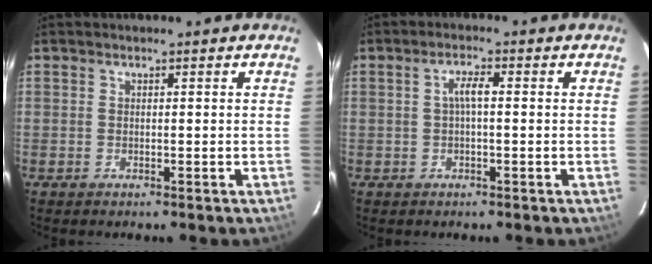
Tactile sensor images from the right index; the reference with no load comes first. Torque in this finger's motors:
{"motor_torque": [0.69, -0.01, 0.24, 0.07]}